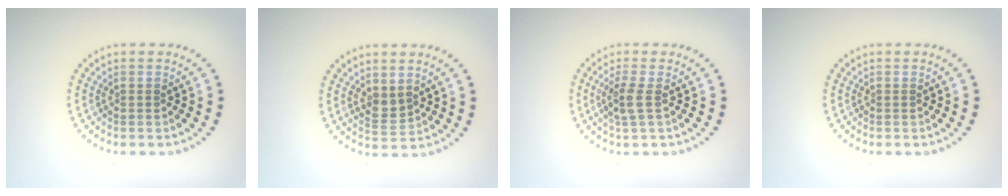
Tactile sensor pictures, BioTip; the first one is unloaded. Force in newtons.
{"total": 1.7, "press": 1.6, "slide": 0.7}
{"total": 2.0, "press": 1.7, "slide": 1.1}
{"total": 0.0}